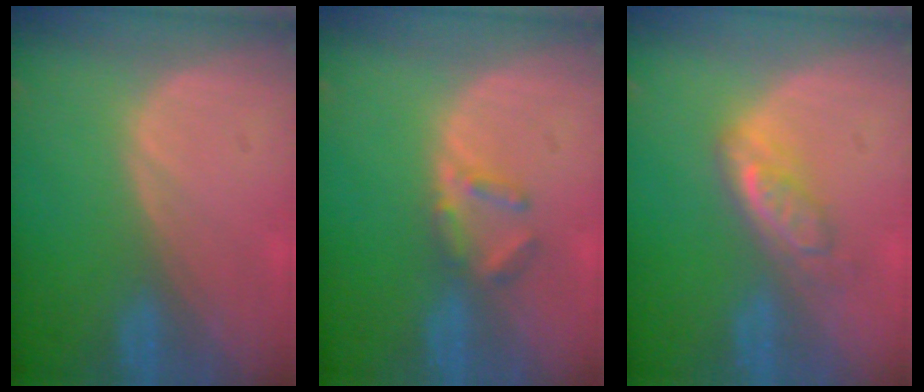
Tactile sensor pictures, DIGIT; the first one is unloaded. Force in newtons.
{"total": 3.0, "press": 3.0, "slide": 0.4}
{"total": 4.9, "press": 4.6, "slide": 1.9}